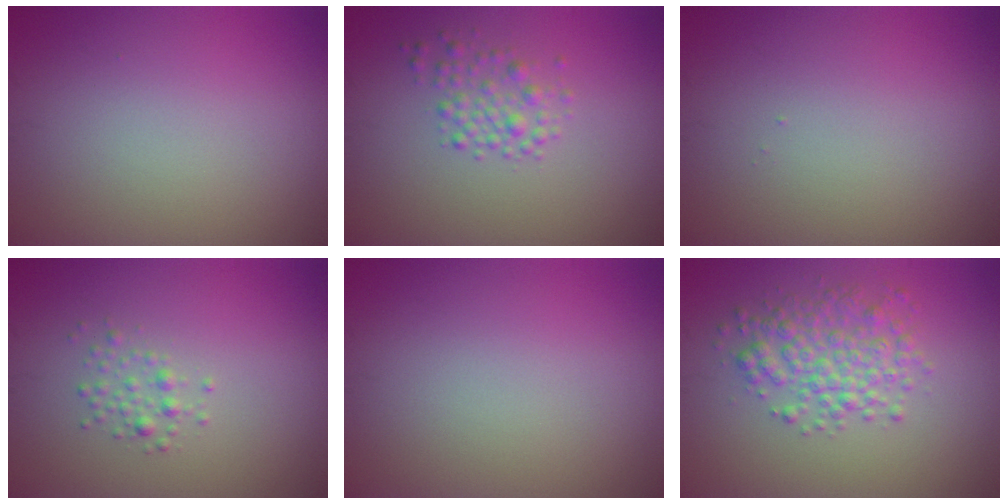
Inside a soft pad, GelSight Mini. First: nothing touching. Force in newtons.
{"total": 2.0, "press": 2.0, "slide": 0.0}
{"total": 0.0}
{"total": 1.3, "press": 1.3, "slide": 0.1}
{"total": 0.0}
{"total": 3.7, "press": 3.7, "slide": 0.0}